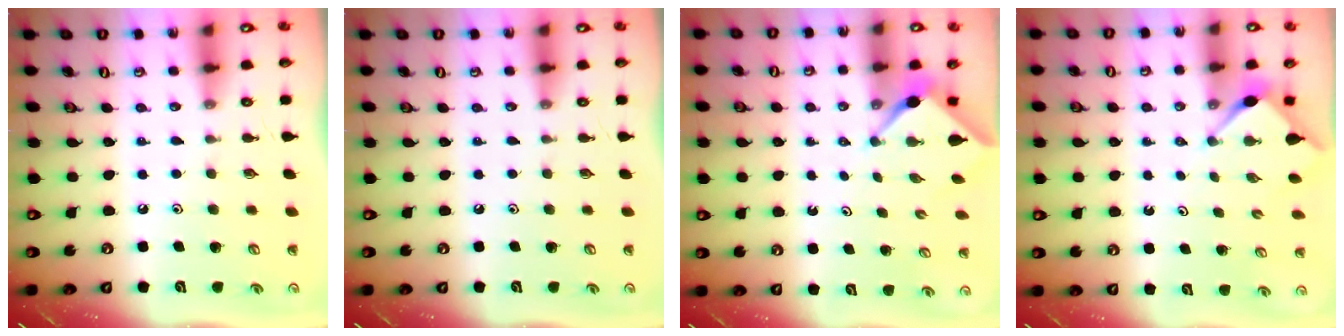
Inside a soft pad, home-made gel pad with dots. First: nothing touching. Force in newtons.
{"total": 0.0}
{"total": 2.5, "press": 2.4, "slide": 0.3}
{"total": 2.8, "press": 2.8, "slide": 0.3}